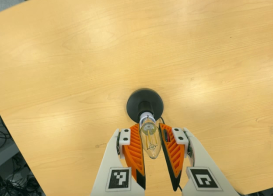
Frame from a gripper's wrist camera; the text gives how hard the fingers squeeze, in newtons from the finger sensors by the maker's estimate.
{"total": 10.5, "left": 9.8, "right": 11.2}